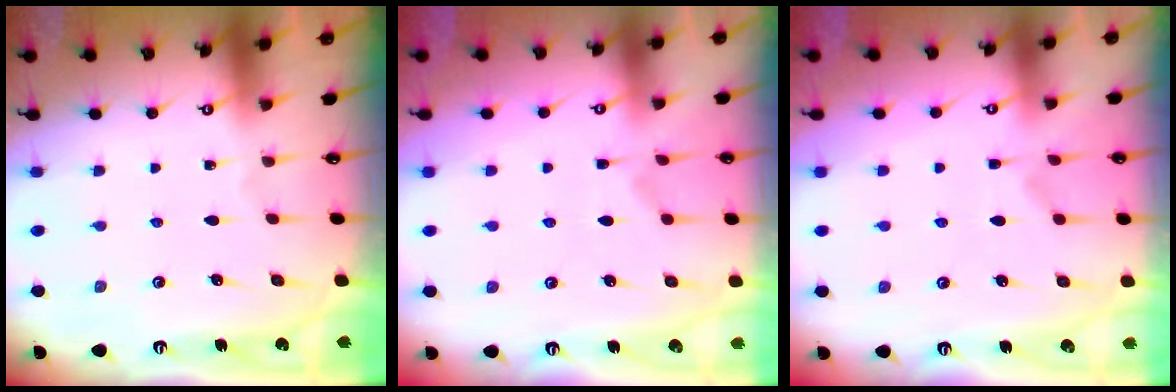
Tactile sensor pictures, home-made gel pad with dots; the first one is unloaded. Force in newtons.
{"total": 1.1, "press": 0.7, "slide": 0.9}
{"total": 1.1, "press": 0.7, "slide": 0.9}